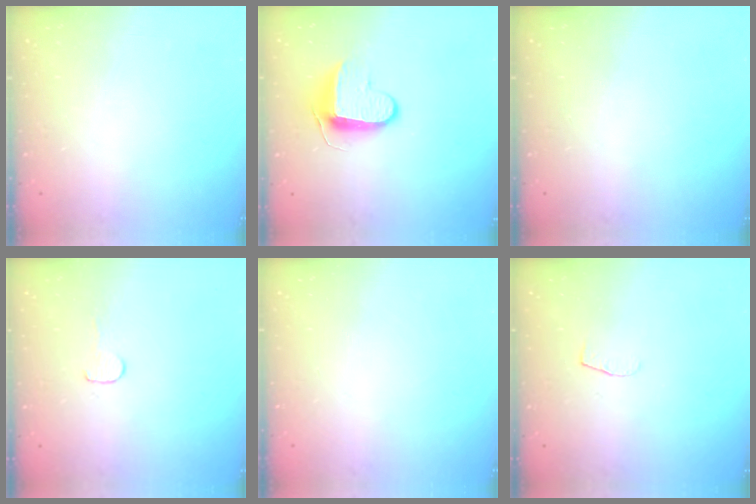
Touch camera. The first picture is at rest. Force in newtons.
{"total": 8.9, "press": 8.9, "slide": 0.2}
{"total": 0.0}
{"total": 3.5, "press": 3.5, "slide": 0.4}
{"total": 0.0}
{"total": 4.2, "press": 4.1, "slide": 0.4}